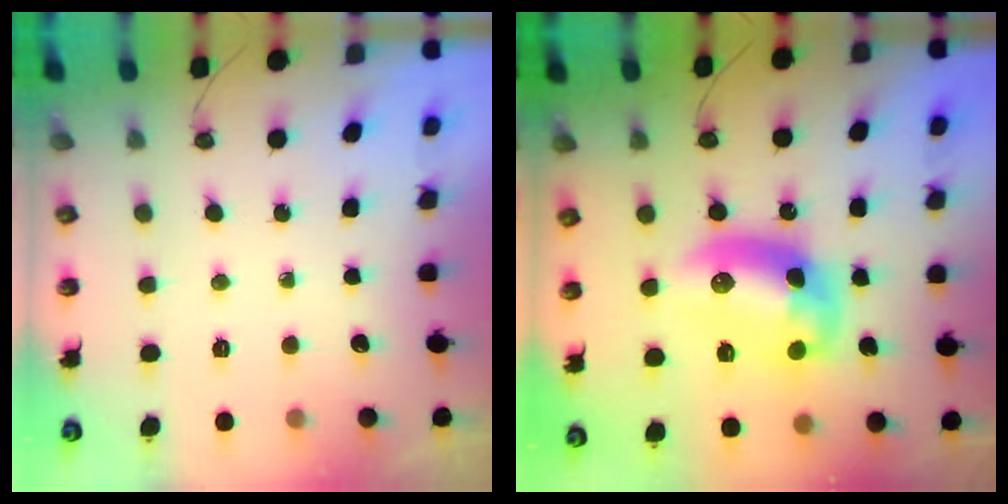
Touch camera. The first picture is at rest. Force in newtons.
{"total": 13.5, "press": 13.5, "slide": 1.2}